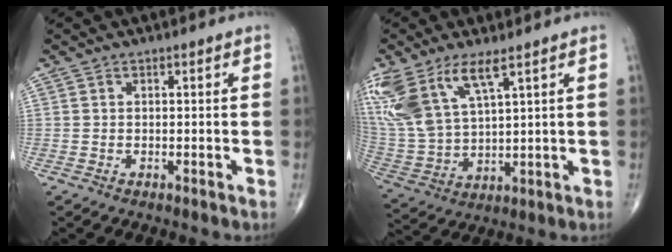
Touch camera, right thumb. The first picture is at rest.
{"total": 15.4, "force": [8.4, 6.0, 11.4], "torque": [-0.259, -0.026, 0.182]}